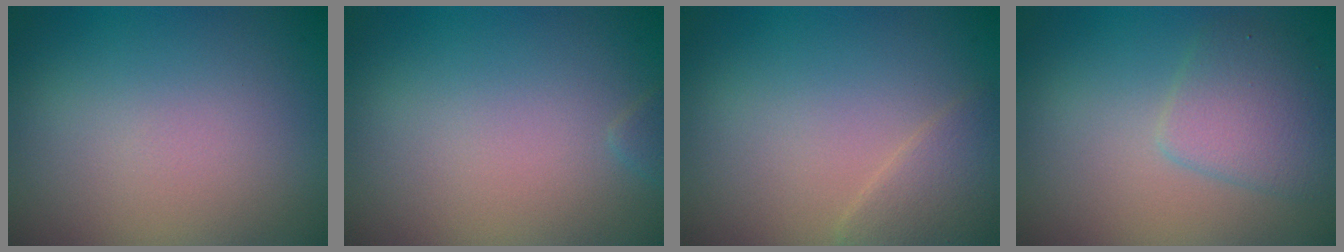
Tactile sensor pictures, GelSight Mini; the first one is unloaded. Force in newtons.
{"total": 0.5, "press": 0.5, "slide": 0.1}
{"total": 2.1, "press": 2.1, "slide": 0.1}
{"total": 3.0, "press": 3.0, "slide": 0.2}